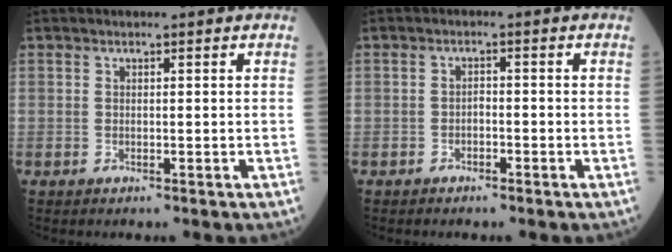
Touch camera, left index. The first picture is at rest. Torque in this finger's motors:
{"motor_torque": [-0.09, -0.06, 0.00, -0.01]}